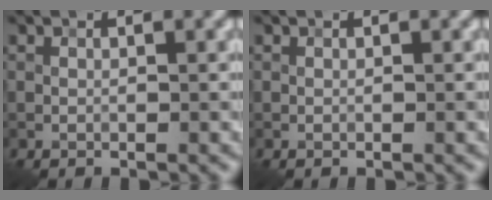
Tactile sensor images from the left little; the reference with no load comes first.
{"total": 0.0}